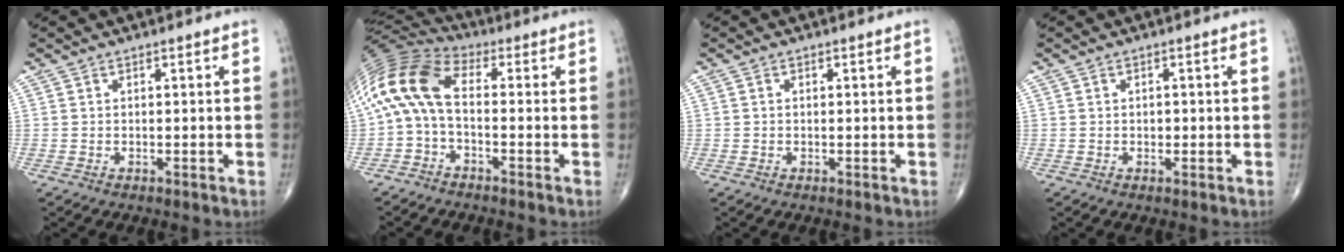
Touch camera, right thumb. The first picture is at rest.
{"total": 12.6, "force": [-0.8, 6.4, 10.8], "torque": [-0.225, 0.041, -0.034]}
{"total": 0.0}
{"total": 1.0, "force": [-0.1, 0.8, 0.6], "torque": [-0.005, 0.002, -0.003]}